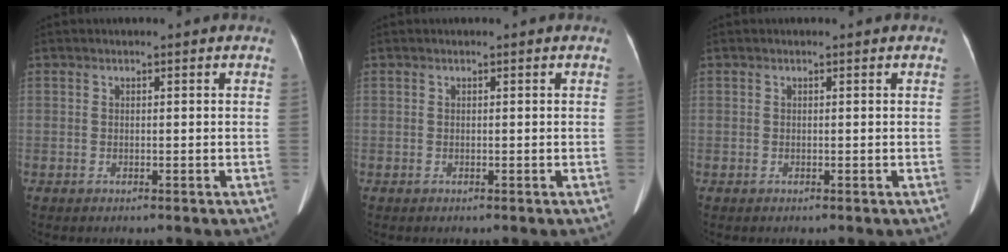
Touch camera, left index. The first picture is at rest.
{"total": 0.0}
{"total": 0.6, "force": [0.6, 0.0, 0.2], "torque": [-0.006, 0.012, 0.008]}